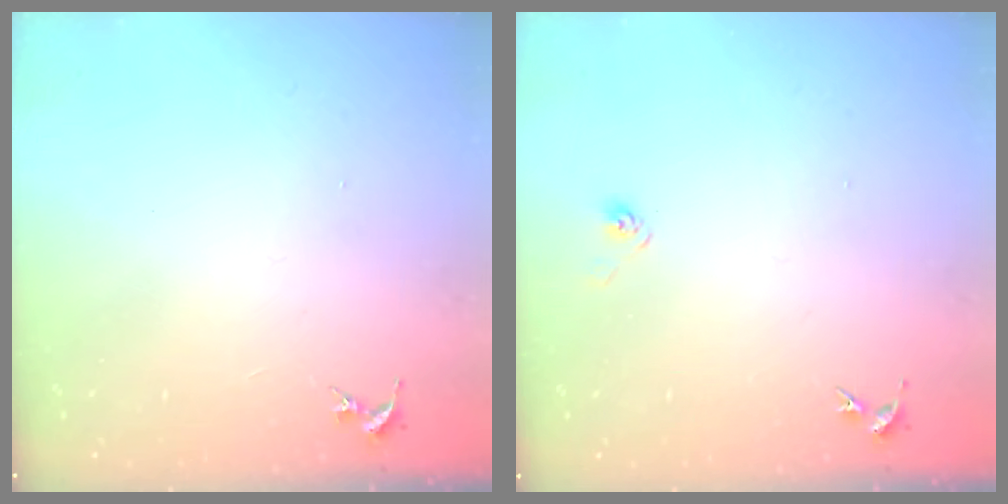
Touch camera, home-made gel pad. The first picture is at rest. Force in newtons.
{"total": 3.2, "press": 3.0, "slide": 1.3}